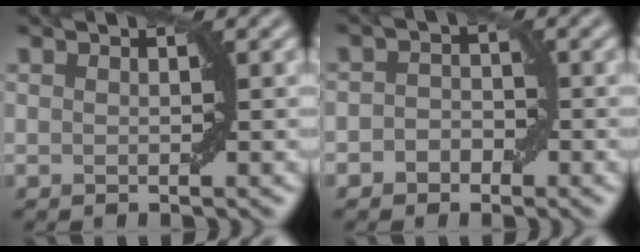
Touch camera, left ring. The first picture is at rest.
{"total": 1.9, "force": [-0.9, 1.5, 0.7], "torque": [0.000, 0.004, -0.023]}